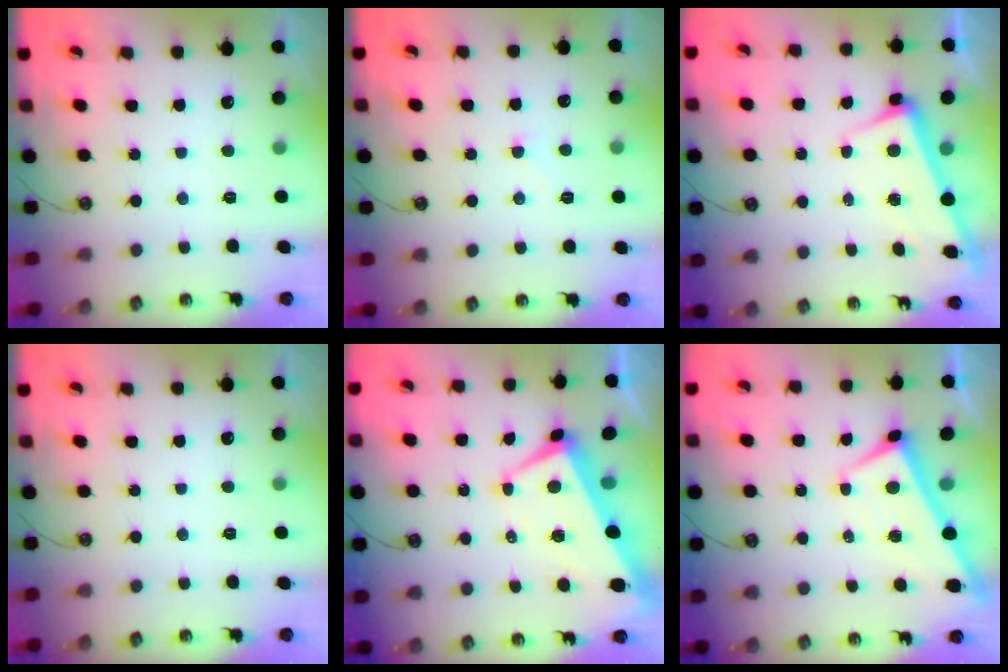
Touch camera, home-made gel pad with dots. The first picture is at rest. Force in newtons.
{"total": 2.2, "press": 2.2, "slide": 0.4}
{"total": 2.4, "press": 2.3, "slide": 0.7}
{"total": 0.0}
{"total": 2.2, "press": 1.9, "slide": 1.1}
{"total": 2.3, "press": 2.3, "slide": 0.2}